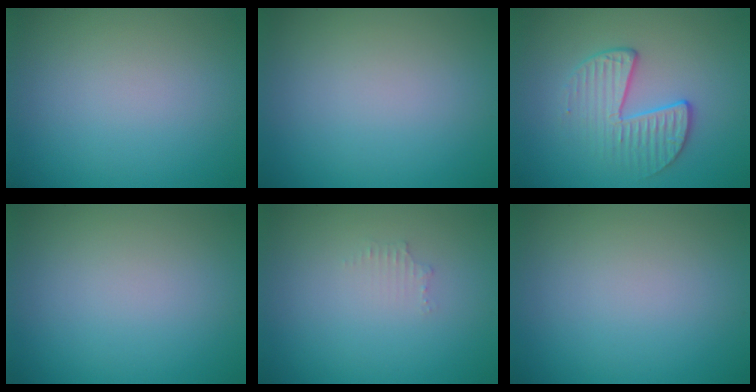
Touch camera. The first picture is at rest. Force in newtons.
{"total": 0.0}
{"total": 3.4, "press": 2.8, "slide": 2.0}
{"total": 0.0}
{"total": 0.9, "press": 0.8, "slide": 0.1}
{"total": 0.0}